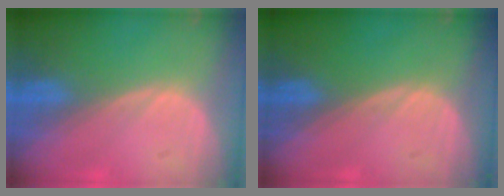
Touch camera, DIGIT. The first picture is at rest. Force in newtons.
{"total": 0.0}